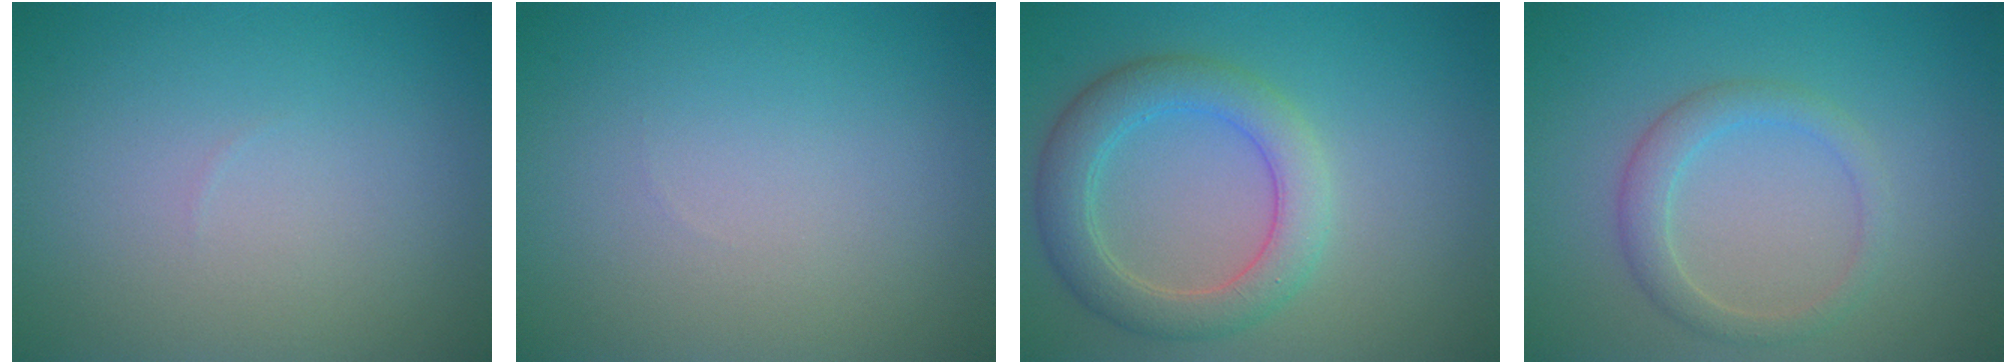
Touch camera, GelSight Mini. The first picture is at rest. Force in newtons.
{"total": 0.0}
{"total": 4.6, "press": 4.6, "slide": 0.1}
{"total": 2.4, "press": 2.4, "slide": 0.0}